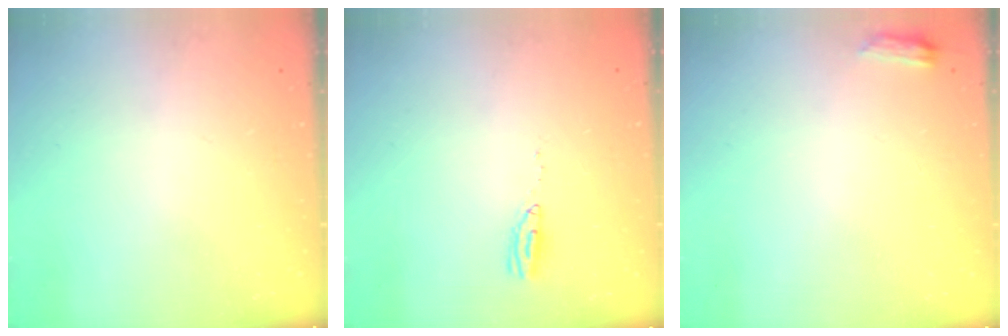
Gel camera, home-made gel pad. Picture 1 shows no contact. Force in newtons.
{"total": 9.3, "press": 5.1, "slide": 7.7}
{"total": 3.3, "press": 3.2, "slide": 0.5}